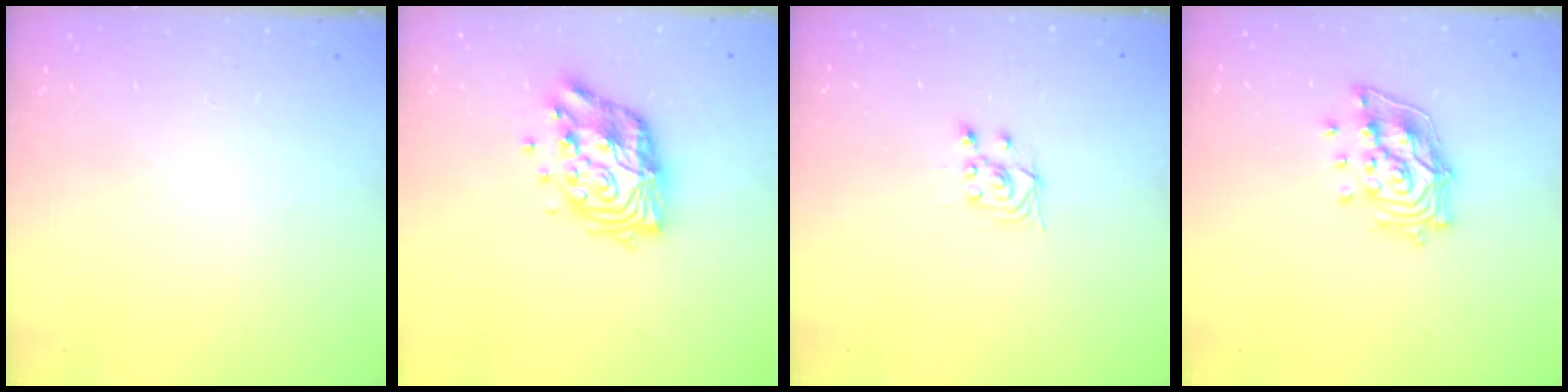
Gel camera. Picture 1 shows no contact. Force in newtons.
{"total": 13.3, "press": 13.2, "slide": 1.1}
{"total": 2.5, "press": 2.2, "slide": 1.2}
{"total": 13.9, "press": 13.8, "slide": 1.8}